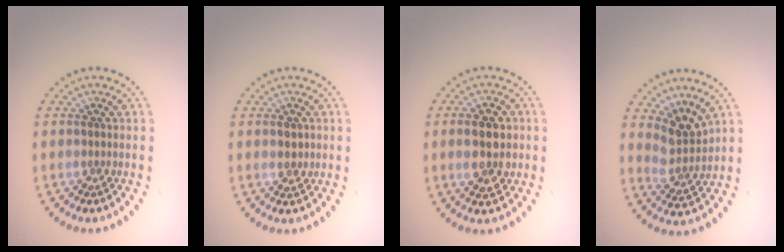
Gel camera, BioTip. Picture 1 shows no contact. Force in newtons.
{"total": 1.1, "press": 1.1, "slide": 0.1}
{"total": 4.9, "press": 4.9, "slide": 0.2}
{"total": 3.2, "press": 2.2, "slide": 2.3}